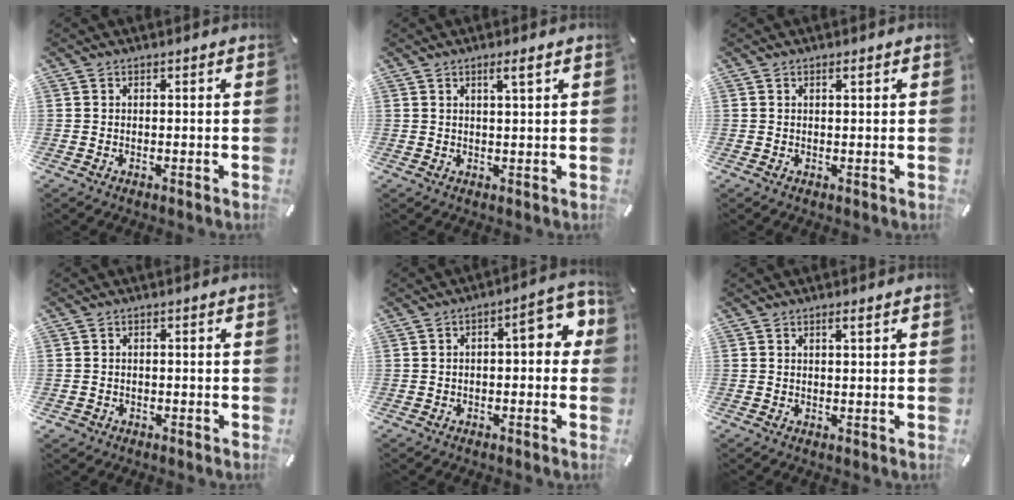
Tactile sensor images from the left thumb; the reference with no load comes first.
{"total": 3.4, "force": [1.7, 0.2, 2.9], "torque": [-0.059, 0.000, 0.027]}
{"total": 1.2, "force": [0.5, 0.2, 1.1], "torque": [-0.021, 0.001, 0.009]}
{"total": 1.5, "force": [-0.8, 1.2, 0.4], "torque": [-0.009, 0.005, -0.020]}
{"total": 8.3, "force": [1.0, 3.8, 7.4], "torque": [-0.096, -0.010, 0.009]}
{"total": 1.5, "force": [0.7, 0.1, 1.3], "torque": [-0.027, -0.001, 0.012]}